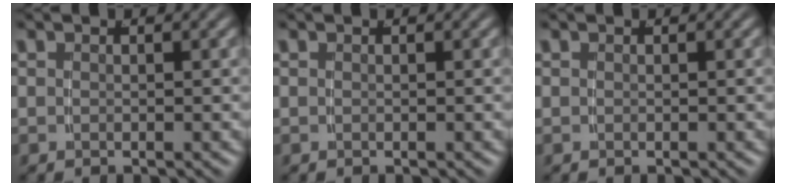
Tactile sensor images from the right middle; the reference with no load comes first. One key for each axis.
{"total": 0.0}
{"total": 0.0}